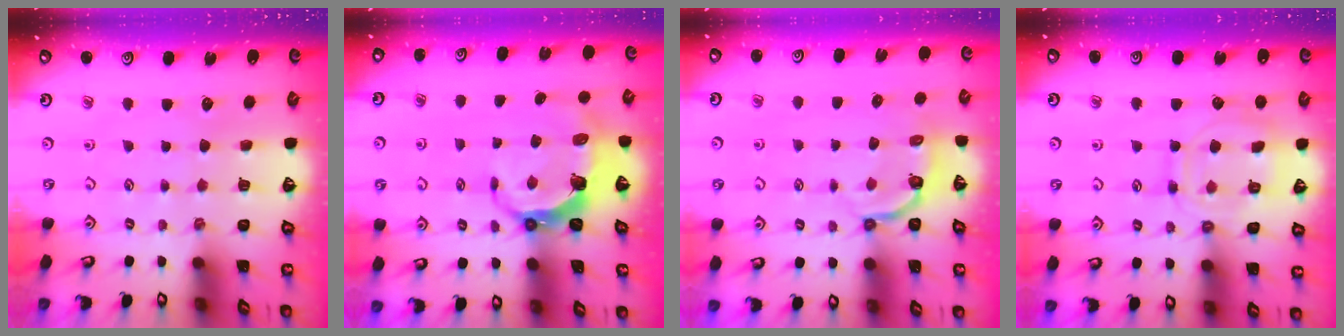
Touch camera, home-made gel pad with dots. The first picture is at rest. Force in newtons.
{"total": 8.0, "press": 6.6, "slide": 4.5}
{"total": 3.7, "press": 2.2, "slide": 3.0}
{"total": 11.0, "press": 11.0, "slide": 0.5}